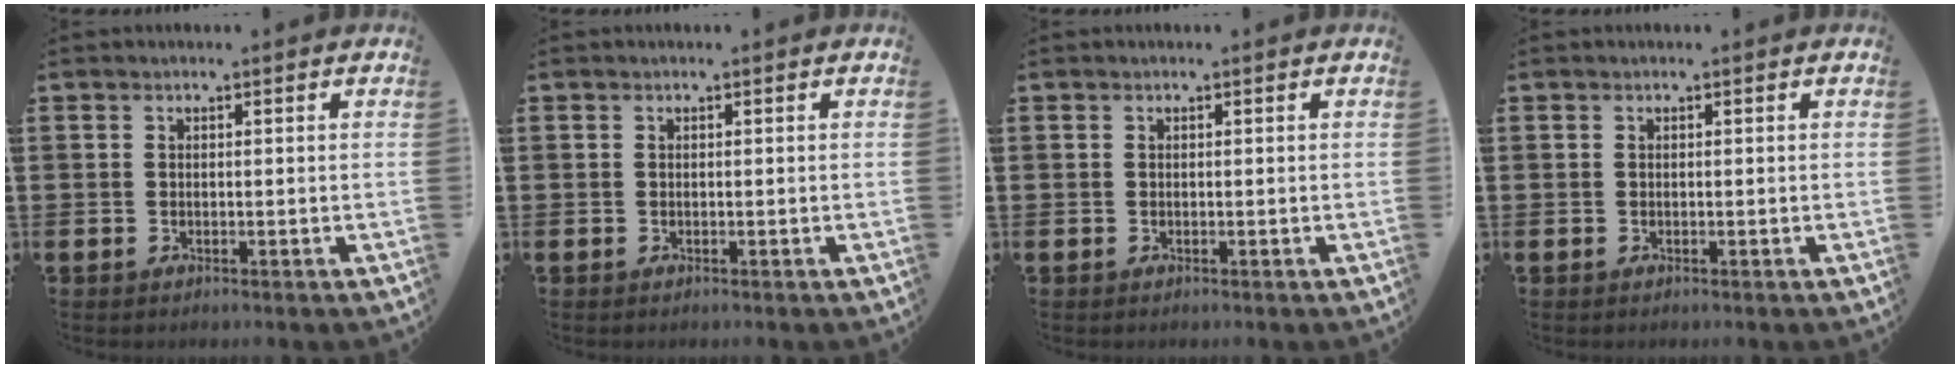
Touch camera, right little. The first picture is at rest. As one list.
[{"total": 0.0}, {"total": 0.0}, {"total": 0.0}]